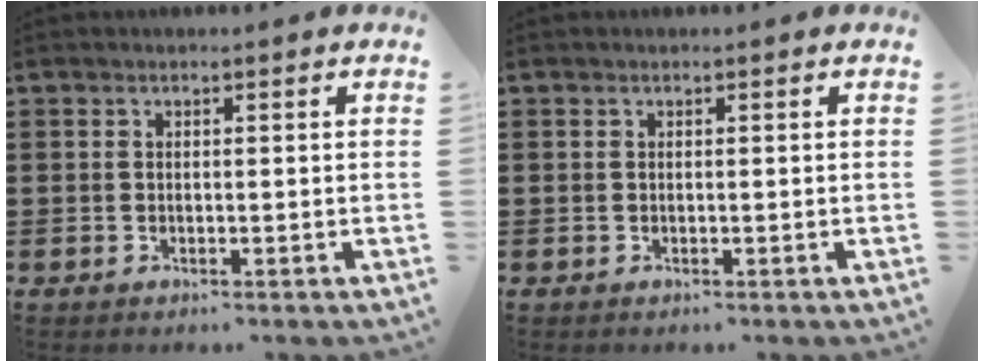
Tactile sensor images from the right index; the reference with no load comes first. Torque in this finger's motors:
{"motor_torque": [0.65, 0.65, 0.00, 0.00]}